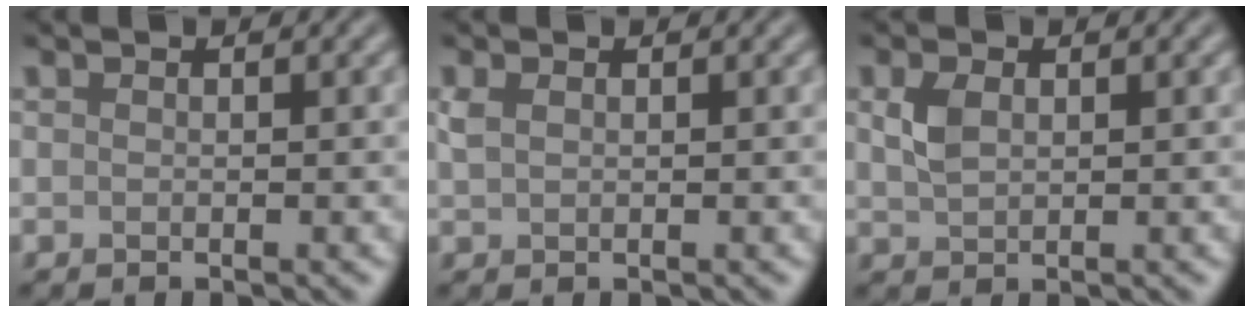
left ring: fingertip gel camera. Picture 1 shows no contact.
{"total": 1.1, "force": [0.5, 0.6, 0.7], "torque": [-0.019, 0.002, 0.012]}
{"total": 2.1, "force": [0.7, 1.3, 1.4], "torque": [-0.035, 0.002, 0.017]}